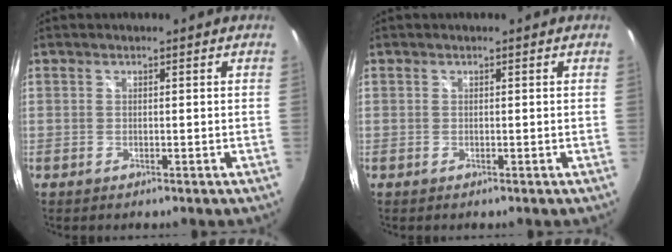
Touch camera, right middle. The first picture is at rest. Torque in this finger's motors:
{"motor_torque": [0.00, 0.00, 0.00, 0.00]}